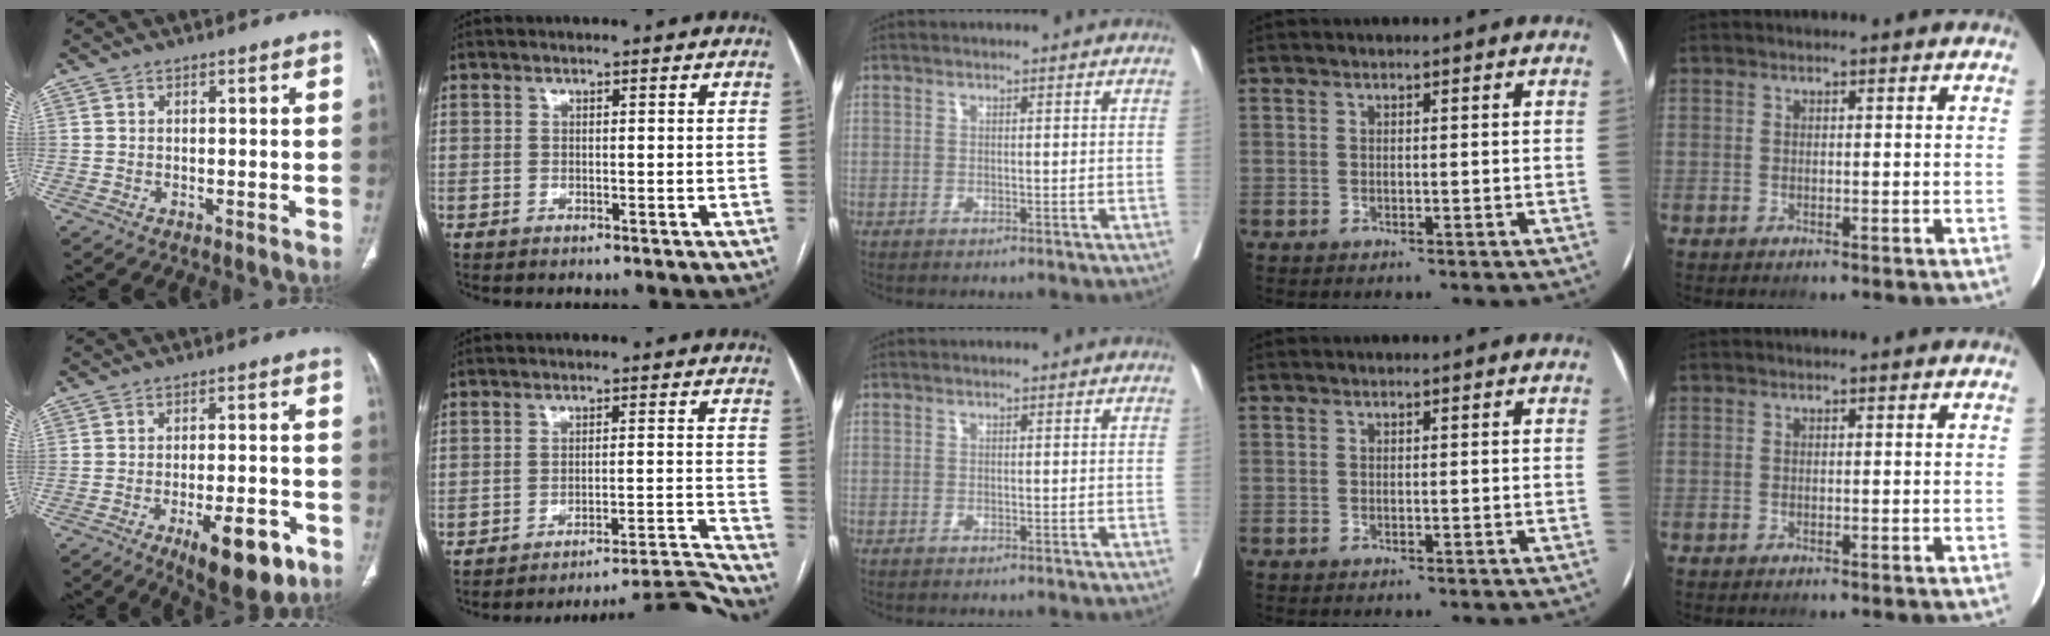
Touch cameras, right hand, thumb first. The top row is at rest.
{"thumb": {"total": 12.4, "force": [-6.1, 4.5, 9.8], "torque": [-0.124, 0.019, -0.079]}, "index": {"total": 14.2, "force": [-13.9, -2.6, 0.4], "torque": [0.021, 0.019, -0.186]}}